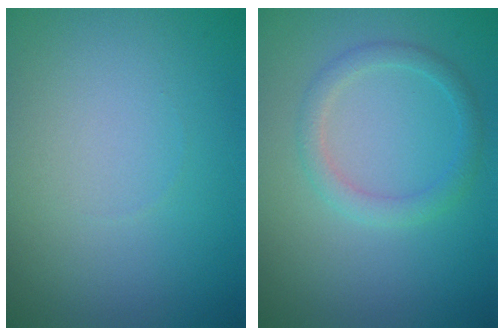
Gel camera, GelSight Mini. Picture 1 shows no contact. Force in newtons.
{"total": 2.0, "press": 2.0, "slide": 0.0}